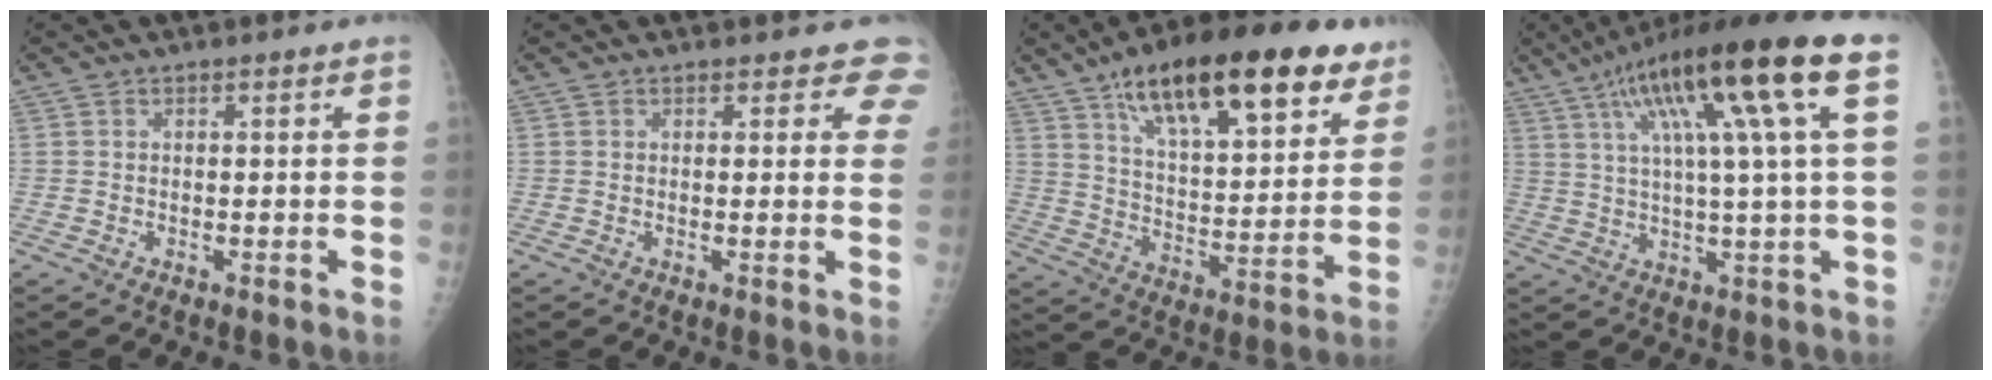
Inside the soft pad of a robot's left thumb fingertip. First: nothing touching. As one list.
[{"total": 4.5, "force": [3.9, 2.1, 0.9], "torque": [0.030, -0.016, 0.022]}, {"total": 26.4, "force": [15.5, 9.7, 19.0], "torque": [-0.262, -0.030, 0.244]}, {"total": 18.8, "force": [7.4, 1.3, 17.2], "torque": [-0.284, 0.013, 0.116]}]